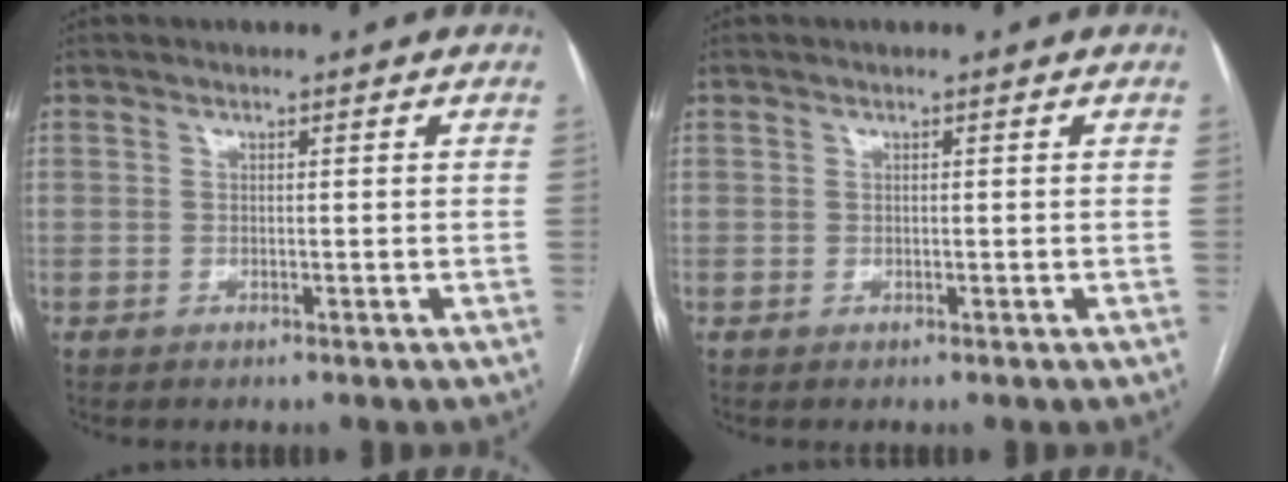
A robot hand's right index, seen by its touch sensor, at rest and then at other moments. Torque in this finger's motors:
{"motor_torque": [-0.33, -0.14, -0.11, -0.01]}